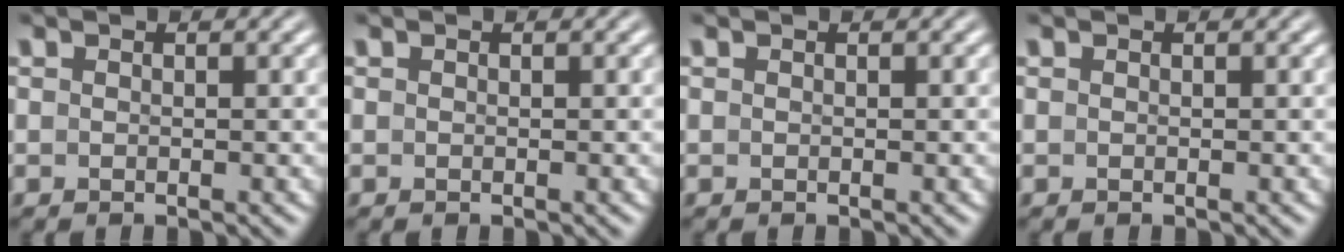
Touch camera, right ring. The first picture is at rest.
{"total": 0.0}
{"total": 0.0}
{"total": 0.0}